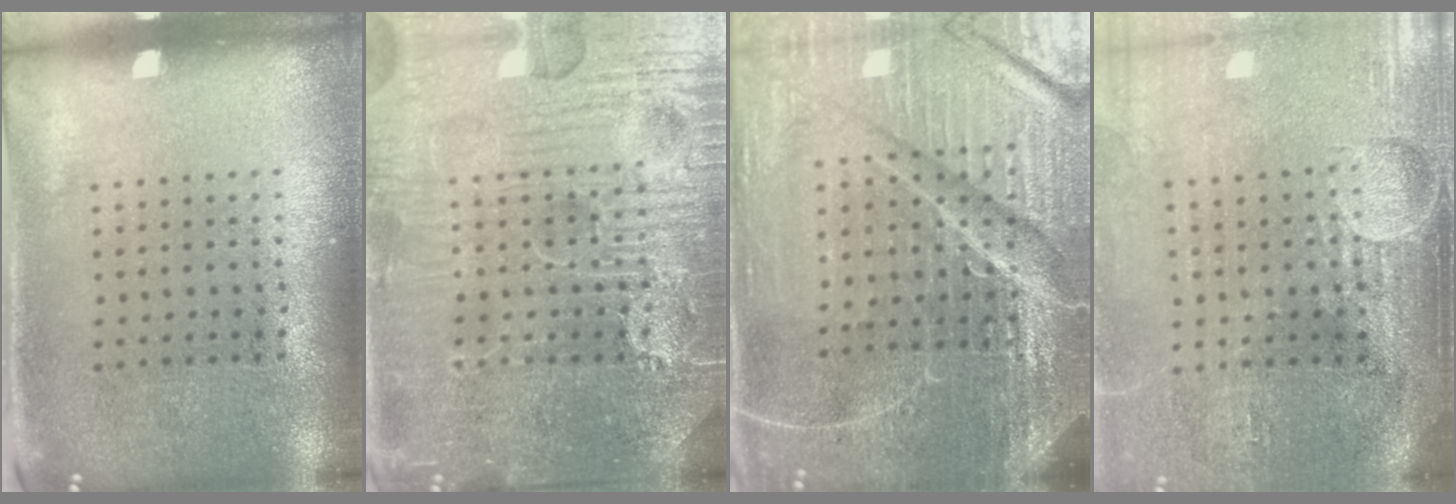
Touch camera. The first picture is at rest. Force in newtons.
{"total": 7.6, "press": 7.6, "slide": 0.9}
{"total": 6.5, "press": 5.8, "slide": 3.0}
{"total": 4.5, "press": 3.8, "slide": 2.4}